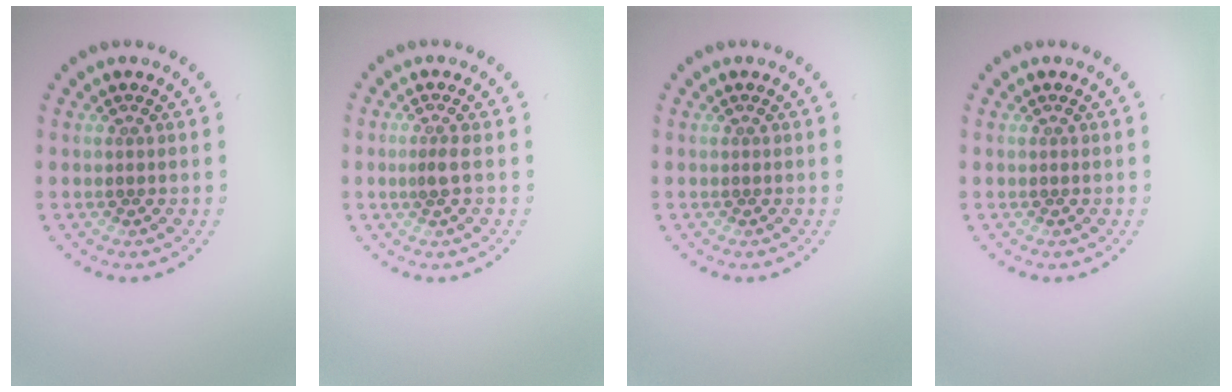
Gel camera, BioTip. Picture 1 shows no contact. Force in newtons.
{"total": 1.0, "press": 0.6, "slide": 0.8}
{"total": 0.0}
{"total": 0.0}